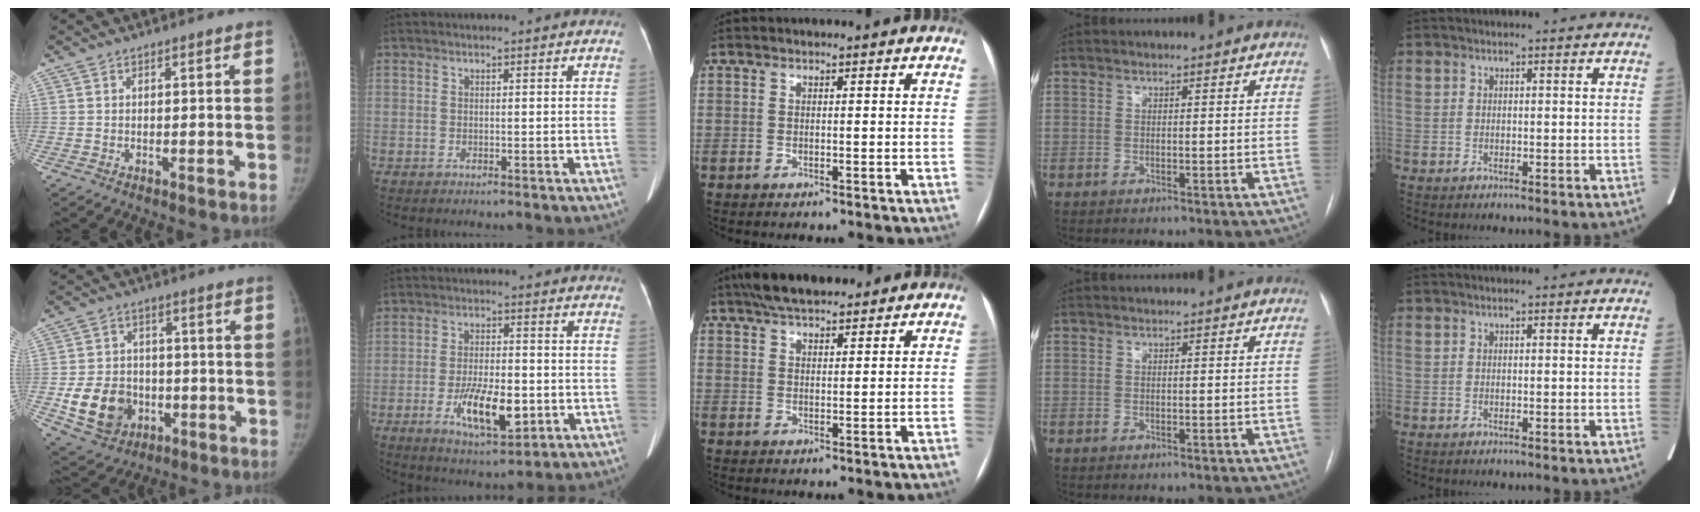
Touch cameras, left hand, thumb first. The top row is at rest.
{"thumb": {"total": 12.3, "force": [-3.5, 10.1, 6.3], "torque": [-0.085, 0.013, -0.048]}, "index": {"total": 9.5, "force": [-2.9, 3.4, 8.4], "torque": [-0.157, -0.010, -0.042]}, "middle": {"total": 9.1, "force": [7.4, 2.6, 4.6], "torque": [-0.070, 0.032, 0.124]}}